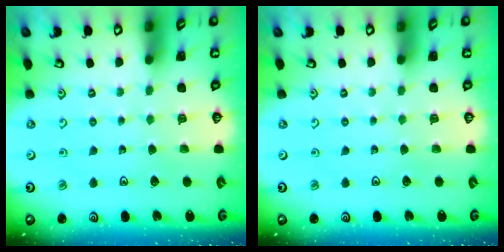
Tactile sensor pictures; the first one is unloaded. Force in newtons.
{"total": 0.0}